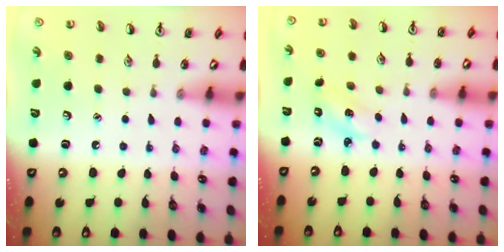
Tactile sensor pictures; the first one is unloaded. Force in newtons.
{"total": 2.2, "press": 2.1, "slide": 0.4}